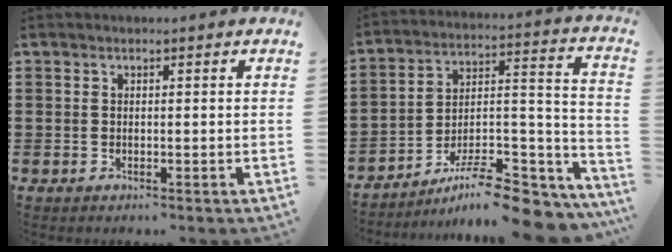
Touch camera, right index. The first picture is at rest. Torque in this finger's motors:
{"motor_torque": [1.74, -0.40, 0.87, 0.21]}